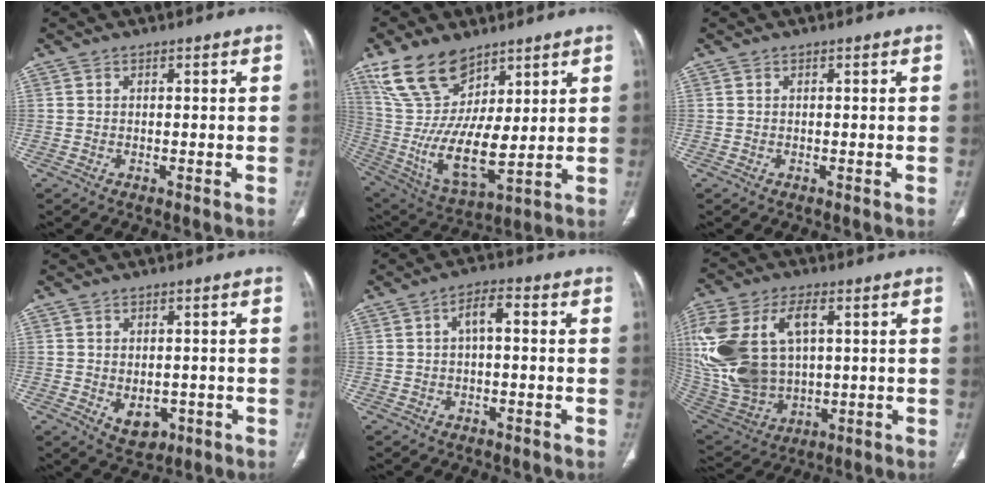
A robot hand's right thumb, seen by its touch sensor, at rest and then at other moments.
{"total": 18.1, "force": [9.9, 8.9, 12.3], "torque": [-0.220, -0.047, 0.208]}
{"total": 0.0}
{"total": 5.2, "force": [-1.2, 3.7, 3.4], "torque": [-0.034, 0.003, 0.000]}
{"total": 4.1, "force": [0.3, 1.7, 3.7], "torque": [-0.061, 0.017, 0.002]}
{"total": 26.3, "force": [4.7, 16.5, 20.0], "torque": [-0.465, 0.006, 0.107]}